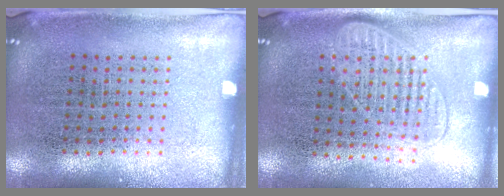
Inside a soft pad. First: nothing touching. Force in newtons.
{"total": 1.4, "press": 1.2, "slide": 0.6}